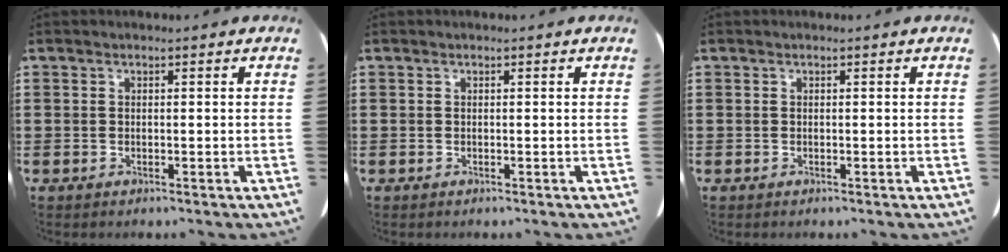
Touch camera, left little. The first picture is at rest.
{"total": 0.0}
{"total": 0.0}